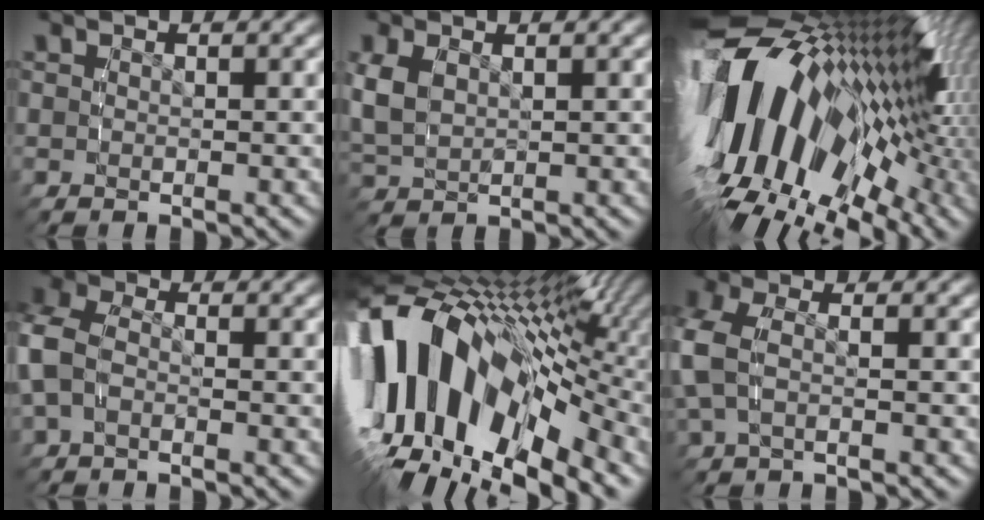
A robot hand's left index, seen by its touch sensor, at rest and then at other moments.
{"total": 3.8, "force": [0.3, 3.2, 2.1], "torque": [-0.072, -0.011, 0.012]}
{"total": 29.0, "force": [0.4, 18.9, 22.1], "torque": [-0.378, 0.005, -0.006]}
{"total": 4.3, "force": [-0.8, 3.5, 2.4], "torque": [-0.082, -0.007, -0.021]}
{"total": 23.0, "force": [-2.1, 15.6, 16.8], "torque": [-0.288, -0.003, -0.045]}
{"total": 3.5, "force": [-0.3, 2.3, 2.6], "torque": [-0.091, -0.008, -0.006]}